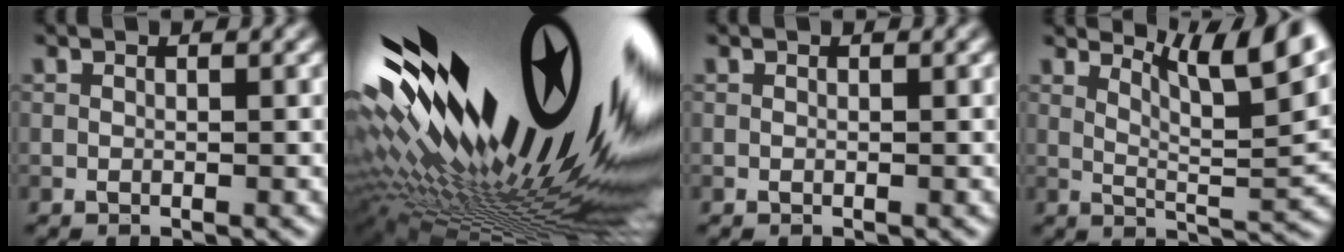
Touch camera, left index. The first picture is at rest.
{"total": 22.8, "force": [3.5, 7.7, 21.2], "torque": [-0.314, -0.013, 0.049]}
{"total": 0.0}
{"total": 7.5, "force": [4.7, 1.5, 5.6], "torque": [-0.078, 0.007, 0.082]}